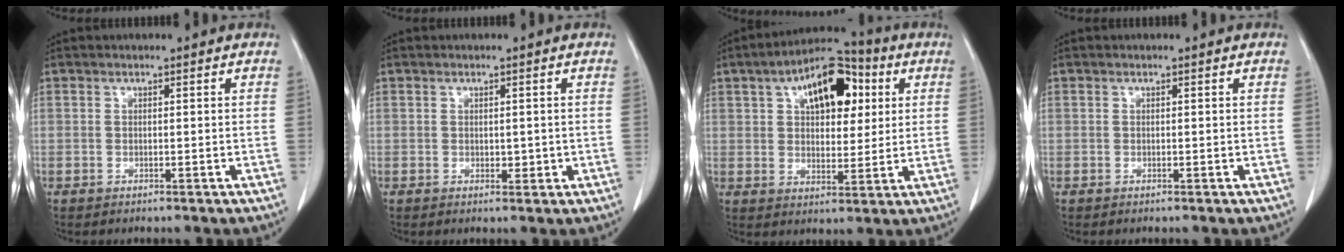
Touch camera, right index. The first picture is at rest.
{"total": 1.5, "force": [-0.1, 1.0, 1.2], "torque": [-0.014, -0.001, 0.002]}
{"total": 13.3, "force": [5.0, 6.7, 10.4], "torque": [-0.165, 0.034, 0.078]}
{"total": 0.0}